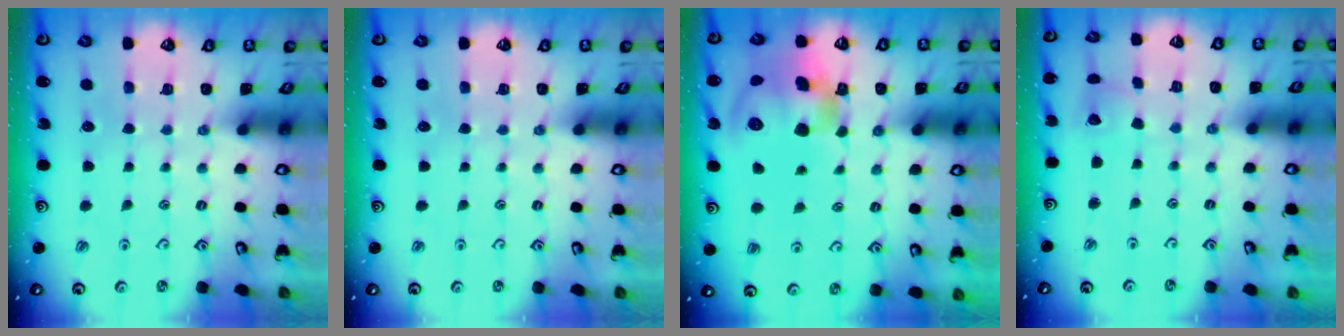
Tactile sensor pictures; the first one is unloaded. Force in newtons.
{"total": 0.0}
{"total": 16.9, "press": 16.7, "slide": 3.0}
{"total": 2.8, "press": 2.8, "slide": 0.4}